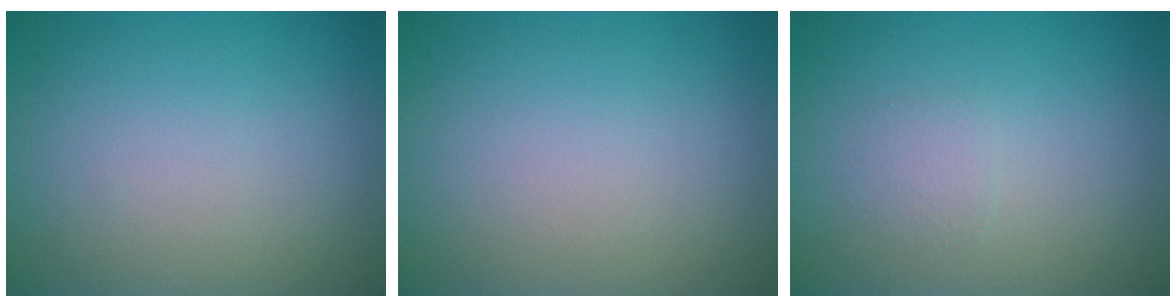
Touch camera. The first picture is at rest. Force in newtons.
{"total": 0.0}
{"total": 1.0, "press": 1.0, "slide": 0.1}